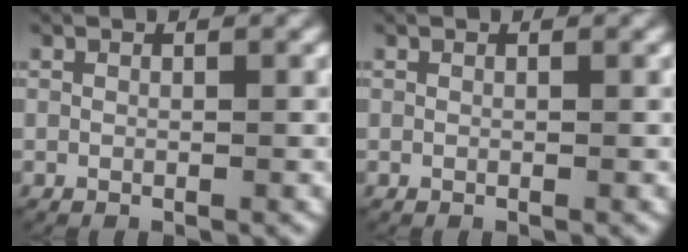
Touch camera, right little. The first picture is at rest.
{"total": 0.0}